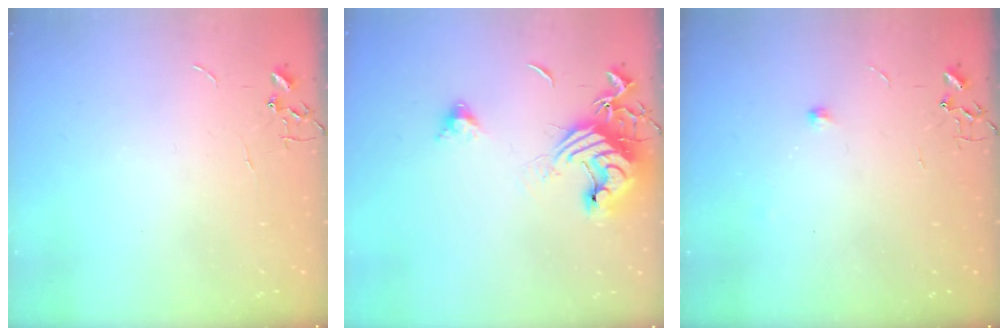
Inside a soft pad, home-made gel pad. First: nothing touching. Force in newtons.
{"total": 15.1, "press": 15.0, "slide": 2.0}
{"total": 5.4, "press": 5.3, "slide": 1.0}